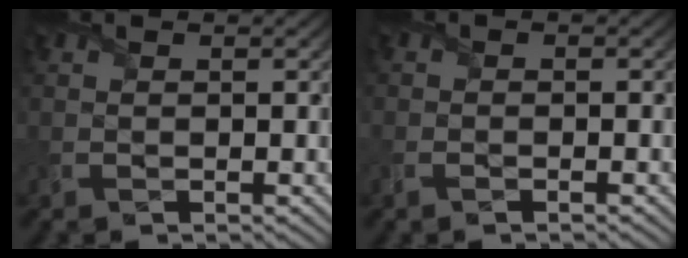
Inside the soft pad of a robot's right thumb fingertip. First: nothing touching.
{"total": 1.3, "force": [-0.9, 0.4, 0.7], "torque": [-0.016, -0.001, -0.018]}